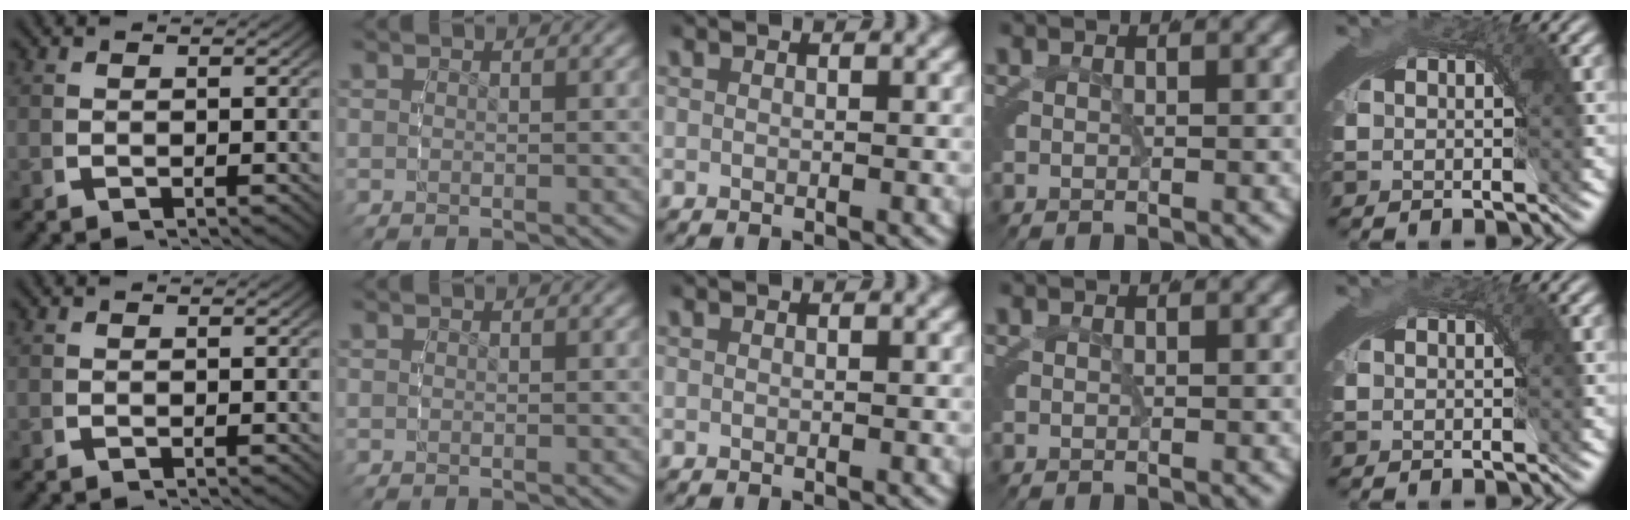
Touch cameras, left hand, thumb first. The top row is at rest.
{}